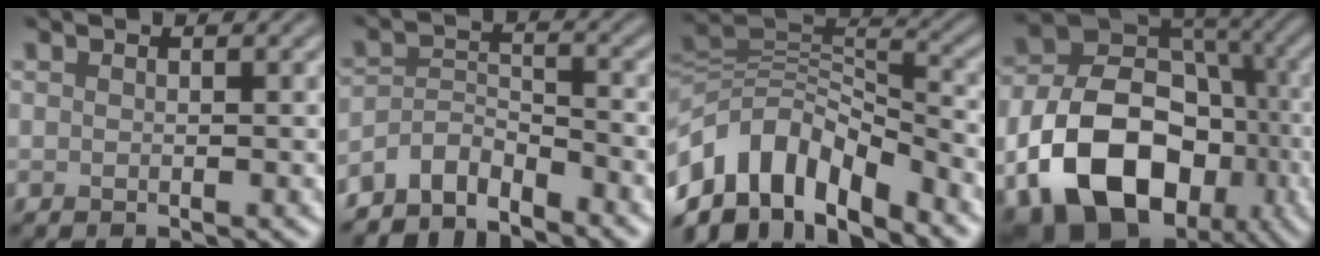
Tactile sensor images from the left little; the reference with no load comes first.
{"total": 3.9, "force": [-3.6, 1.1, 1.1], "torque": [-0.018, 0.001, -0.077]}
{"total": 10.7, "force": [-5.5, 6.2, 6.7], "torque": [-0.121, 0.013, -0.109]}
{"total": 14.8, "force": [-4.6, 10.5, 9.4], "torque": [-0.180, -0.028, -0.082]}